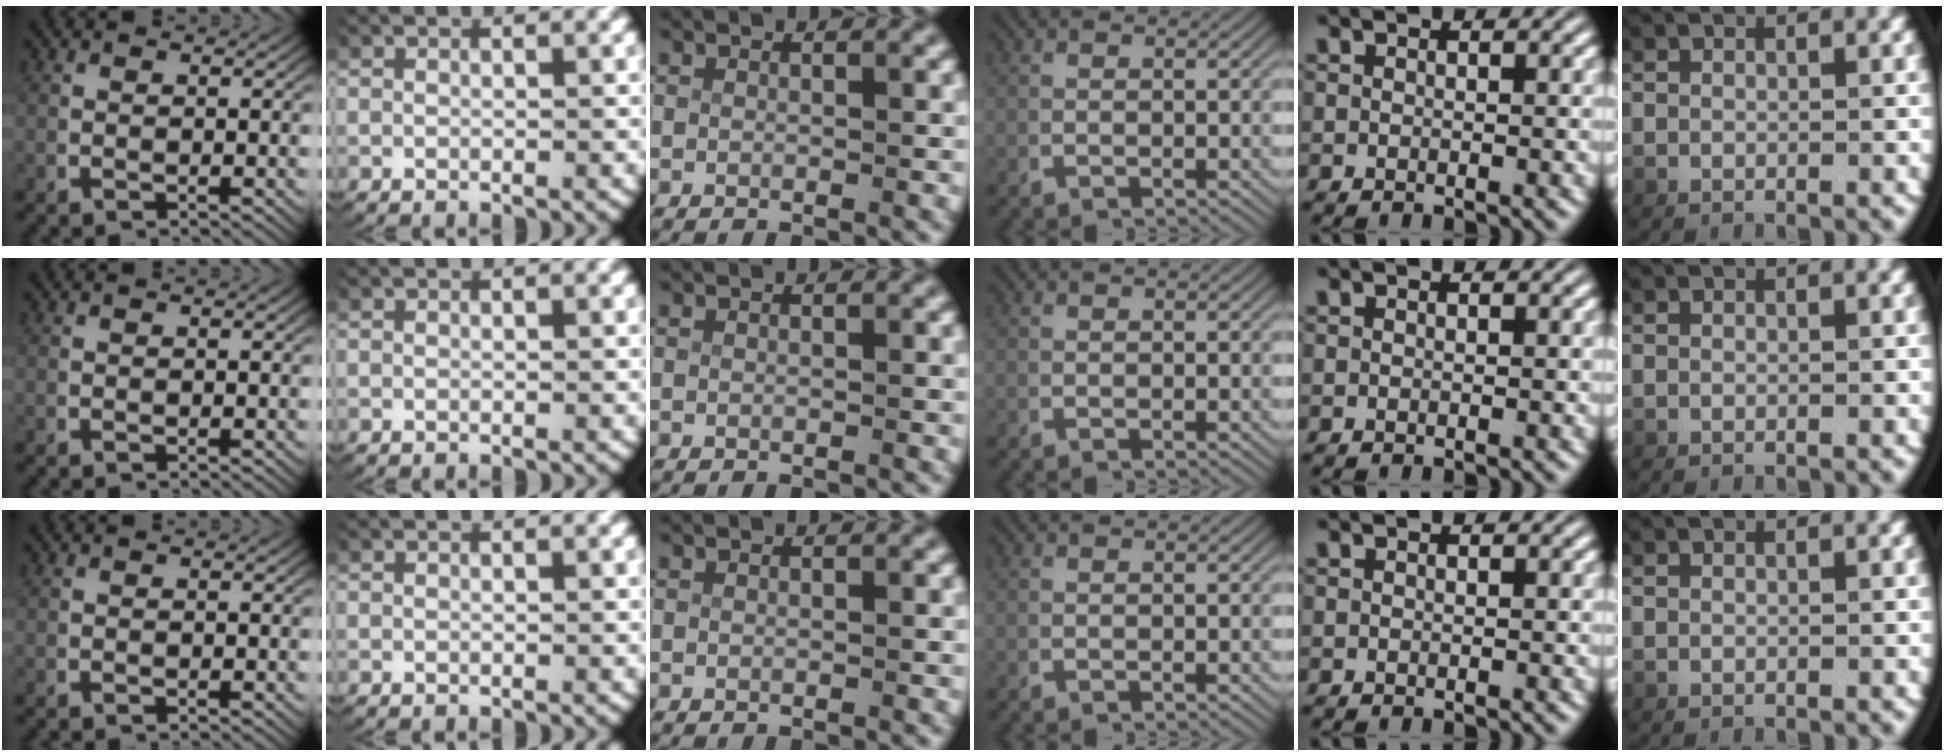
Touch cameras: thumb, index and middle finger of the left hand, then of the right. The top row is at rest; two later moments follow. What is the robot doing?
{"motion": "reach", "object": "key"}